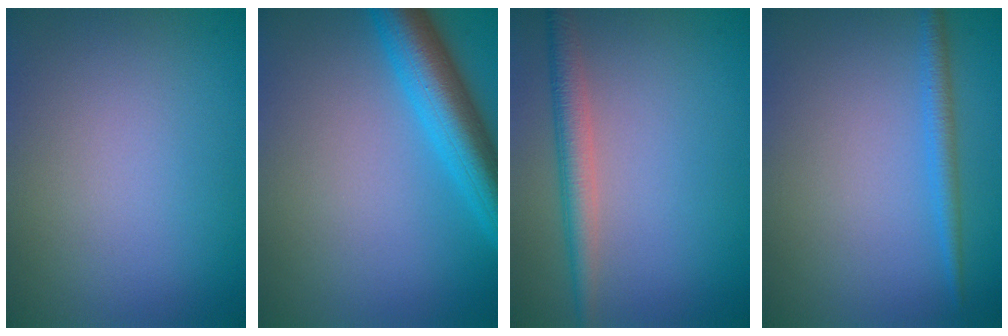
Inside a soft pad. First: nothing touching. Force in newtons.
{"total": 6.3, "press": 6.3, "slide": 0.3}
{"total": 3.0, "press": 3.0, "slide": 0.1}
{"total": 1.8, "press": 1.8, "slide": 0.1}